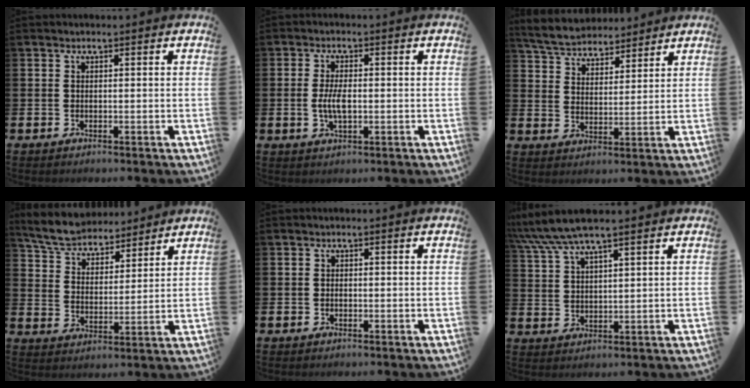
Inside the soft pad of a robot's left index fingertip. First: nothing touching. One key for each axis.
{"total": 3.9, "fx": -0.3, "fy": 1.6, "fz": 3.5, "tx": -0.070, "ty": 0.000, "tz": -0.009}
{"total": 5.8, "fx": 5.6, "fy": 1.3, "fz": 0.4, "tx": -0.037, "ty": -0.027, "tz": 0.103}
{"total": 6.3, "fx": 6.1, "fy": 1.6, "fz": 0.8, "tx": -0.051, "ty": -0.032, "tz": 0.109}
{"total": 0.6, "fx": -0.4, "fy": 0.4, "fz": 0.2, "tx": -0.010, "ty": 0.005, "tz": -0.008}
{"total": 6.7, "fx": 5.7, "fy": 0.9, "fz": 3.3, "tx": -0.081, "ty": -0.015, "tz": 0.103}